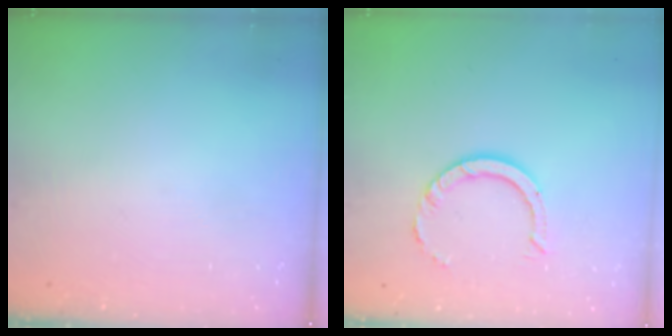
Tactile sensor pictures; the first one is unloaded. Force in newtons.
{"total": 7.2, "press": 7.2, "slide": 0.5}